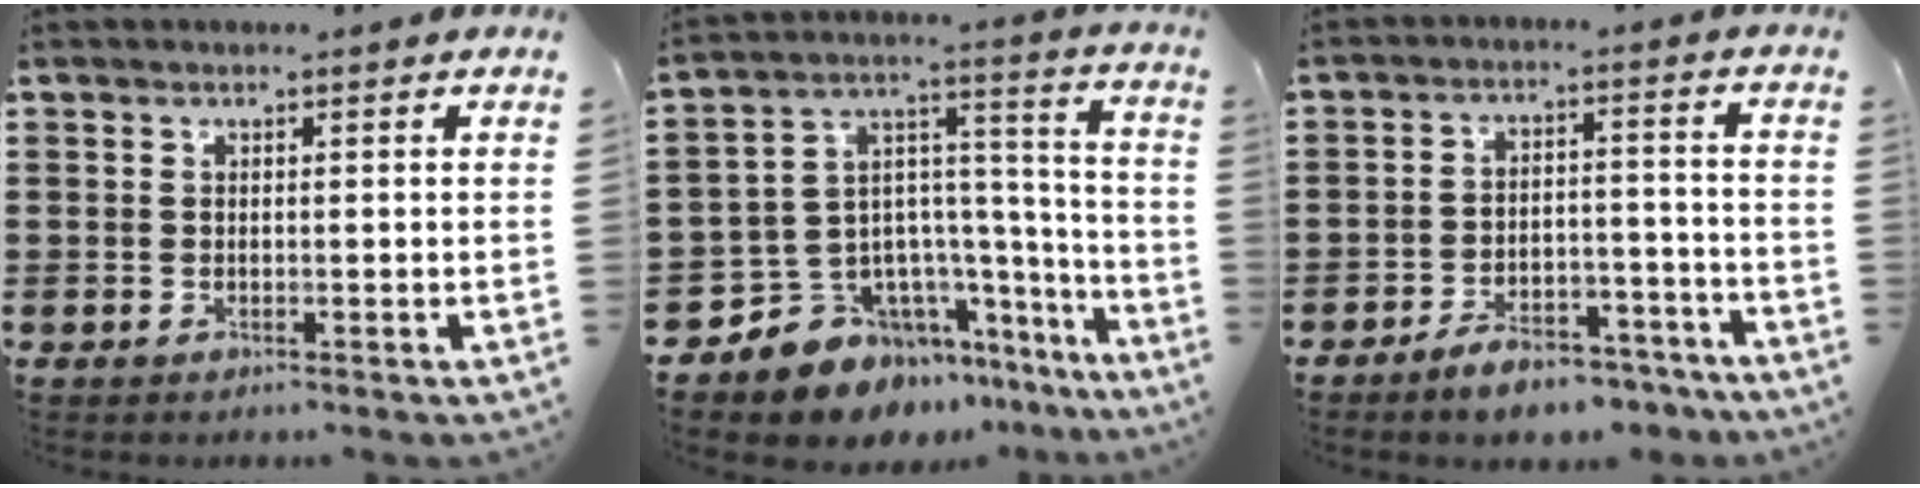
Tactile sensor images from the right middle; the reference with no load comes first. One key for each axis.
{"total": 9.7, "fx": -7.9, "fy": 5.6, "fz": 1.2, "tx": -0.057, "ty": -0.009, "tz": -0.150}
{"total": 6.2, "fx": -5.7, "fy": 1.4, "fz": 2.0, "tx": -0.028, "ty": 0.016, "tz": -0.106}